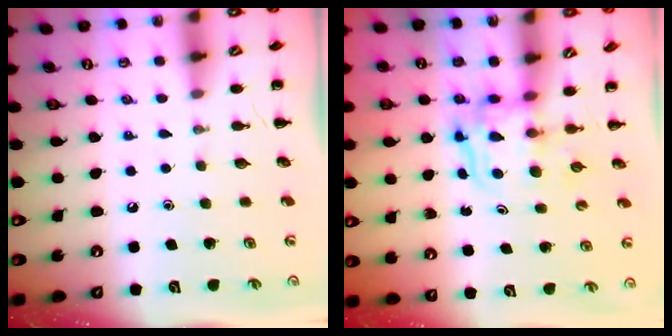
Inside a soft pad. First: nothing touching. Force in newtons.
{"total": 3.4, "press": 3.4, "slide": 0.3}